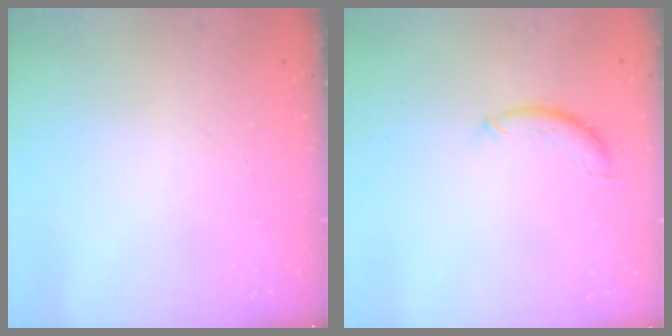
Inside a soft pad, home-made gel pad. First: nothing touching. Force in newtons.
{"total": 7.8, "press": 7.8, "slide": 0.5}